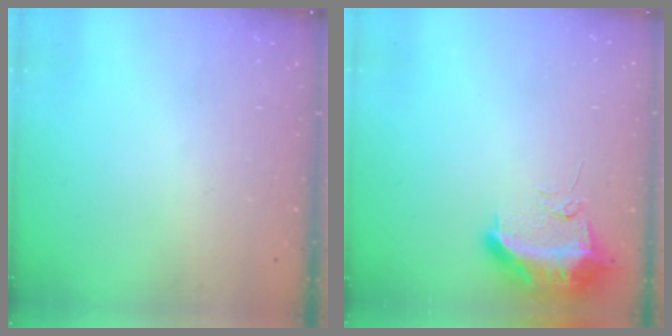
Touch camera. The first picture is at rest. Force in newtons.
{"total": 12.3, "press": 10.8, "slide": 5.9}